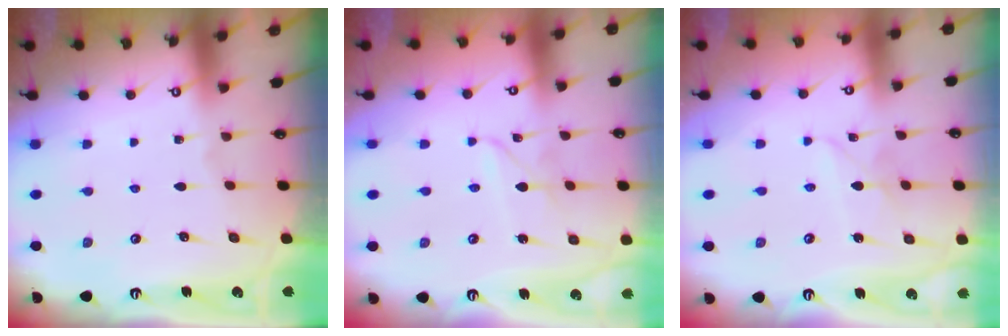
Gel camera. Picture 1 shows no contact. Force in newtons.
{"total": 2.5, "press": 2.4, "slide": 0.3}
{"total": 3.8, "press": 3.8, "slide": 0.3}